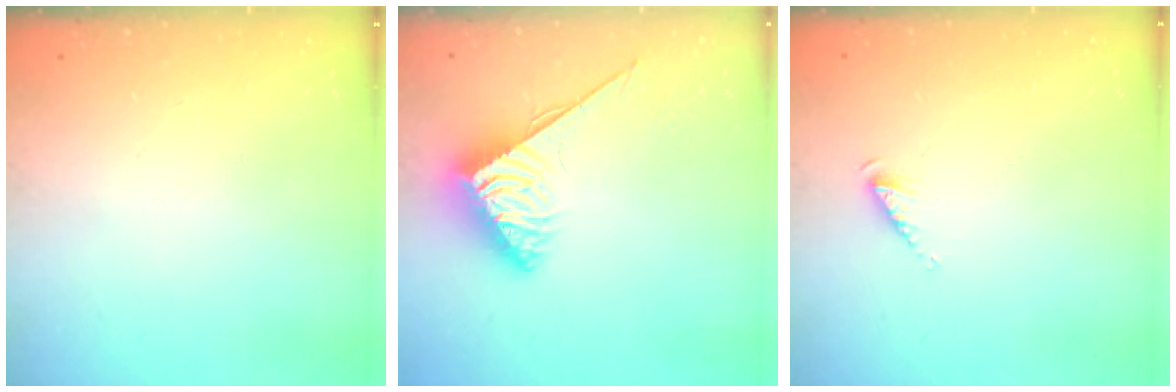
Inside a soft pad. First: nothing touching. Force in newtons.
{"total": 4.0, "press": 4.0, "slide": 0.3}
{"total": 2.7, "press": 2.7, "slide": 0.4}